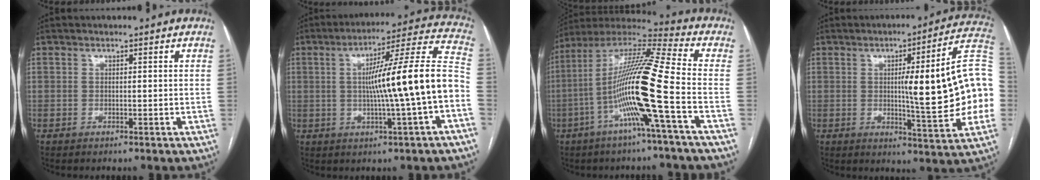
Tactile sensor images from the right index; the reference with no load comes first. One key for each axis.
{"total": 16.3, "fx": -1.9, "fy": -0.6, "fz": 16.1, "tx": -0.237, "ty": 0.022, "tz": -0.033}
{"total": 17.1, "fx": -4.8, "fy": -1.2, "fz": 16.4, "tx": -0.310, "ty": 0.002, "tz": -0.103}
{"total": 19.5, "fx": 0.0, "fy": 1.3, "fz": 19.5, "tx": -0.208, "ty": 0.024, "tz": 0.001}